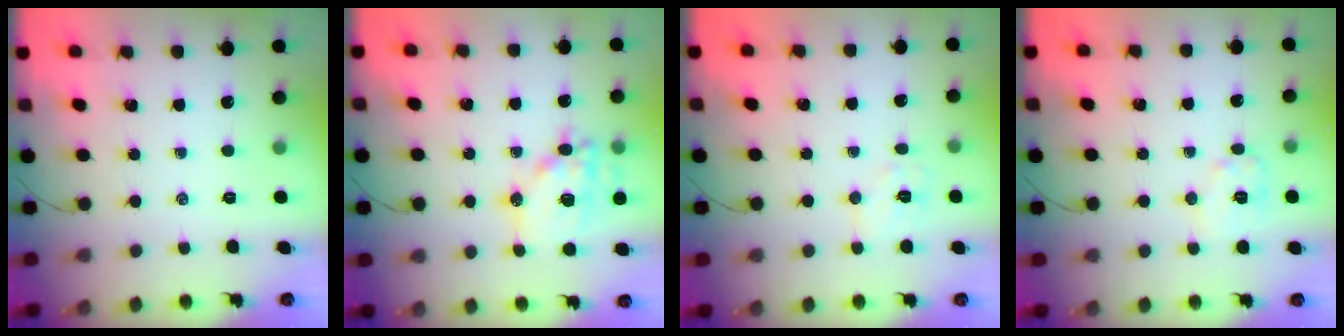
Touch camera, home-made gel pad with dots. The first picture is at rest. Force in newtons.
{"total": 16.1, "press": 15.9, "slide": 3.0}
{"total": 6.1, "press": 6.0, "slide": 1.0}
{"total": 7.4, "press": 7.4, "slide": 0.2}